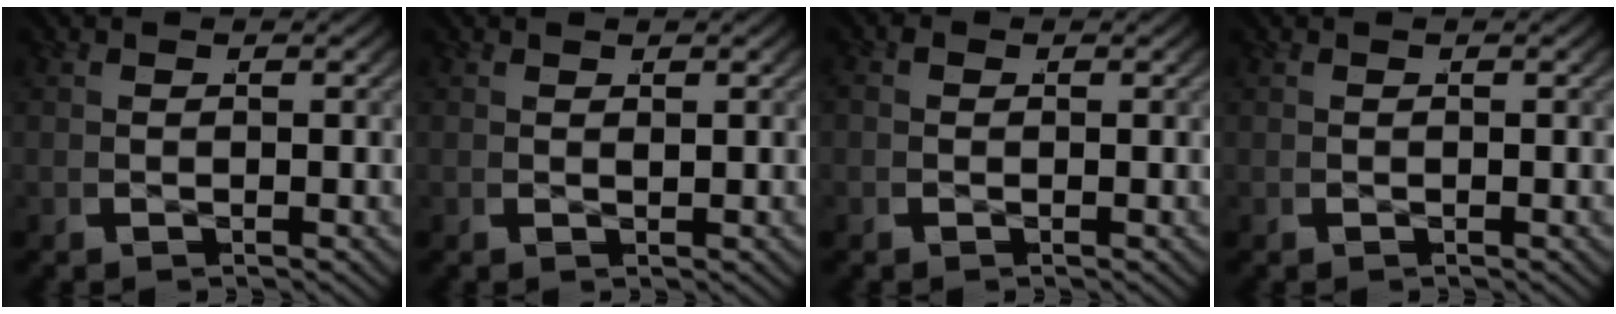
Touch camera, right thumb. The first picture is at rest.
{"total": 0.5, "force": [0.5, -0.2, -0.1], "torque": [0.006, 0.001, 0.010]}
{"total": 0.7, "force": [0.0, 0.6, 0.3], "torque": [-0.007, -0.002, -0.002]}
{"total": 0.0}